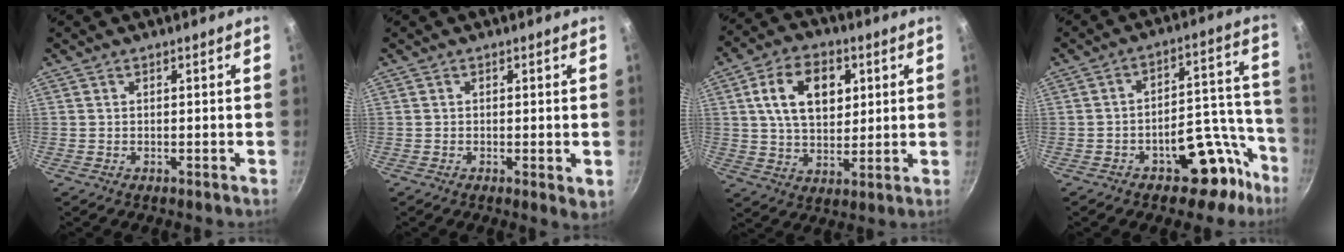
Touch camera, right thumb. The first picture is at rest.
{"total": 2.4, "force": [-0.4, 0.7, 2.3], "torque": [-0.036, -0.009, -0.007]}
{"total": 13.5, "force": [4.0, 8.6, 9.6], "torque": [-0.134, -0.006, 0.069]}
{"total": 12.9, "force": [-7.5, 6.7, 8.1], "torque": [-0.060, 0.092, -0.102]}